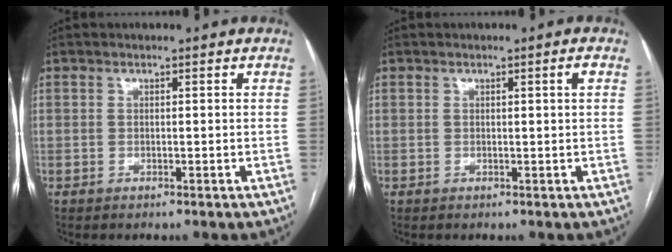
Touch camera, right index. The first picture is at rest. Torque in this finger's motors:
{"motor_torque": [0.18, 0.00, 0.05, 0.01]}